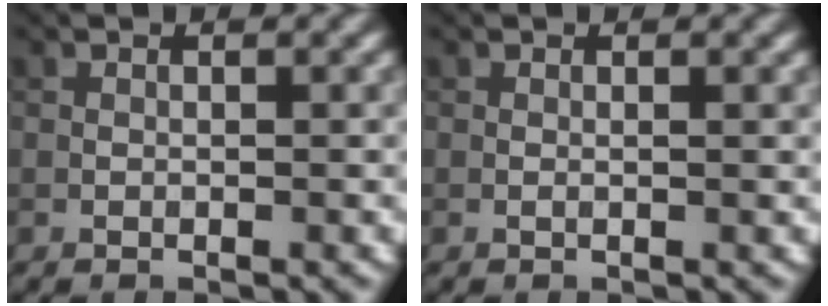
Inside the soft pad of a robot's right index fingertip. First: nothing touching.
{"total": 0.6, "force": [0.1, 0.1, 0.6], "torque": [-0.009, 0.000, 0.000]}